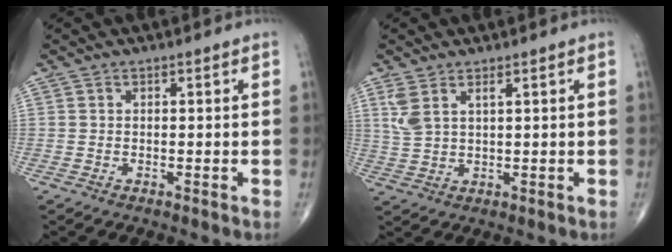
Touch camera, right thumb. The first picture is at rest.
{"total": 4.5, "force": [2.3, 1.6, 3.5], "torque": [-0.083, -0.004, 0.057]}